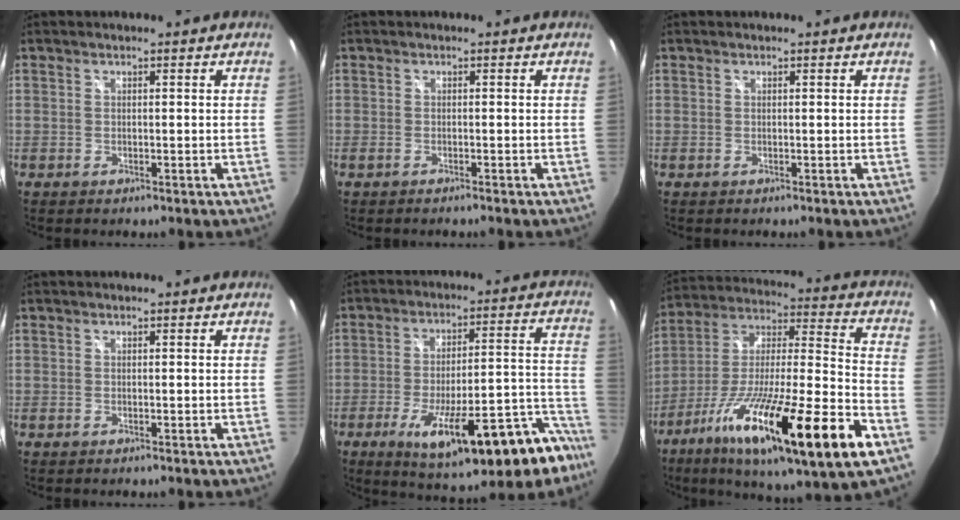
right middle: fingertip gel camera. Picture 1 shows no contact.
{"total": 1.0, "force": [-0.9, 0.1, 0.5], "torque": [-0.010, -0.003, -0.017]}
{"total": 0.0}
{"total": 0.0}
{"total": 23.3, "force": [-15.2, 6.4, 16.5], "torque": [-0.238, -0.011, -0.212]}
{"total": 30.1, "force": [-15.0, 3.5, 25.8], "torque": [-0.424, -0.059, -0.254]}